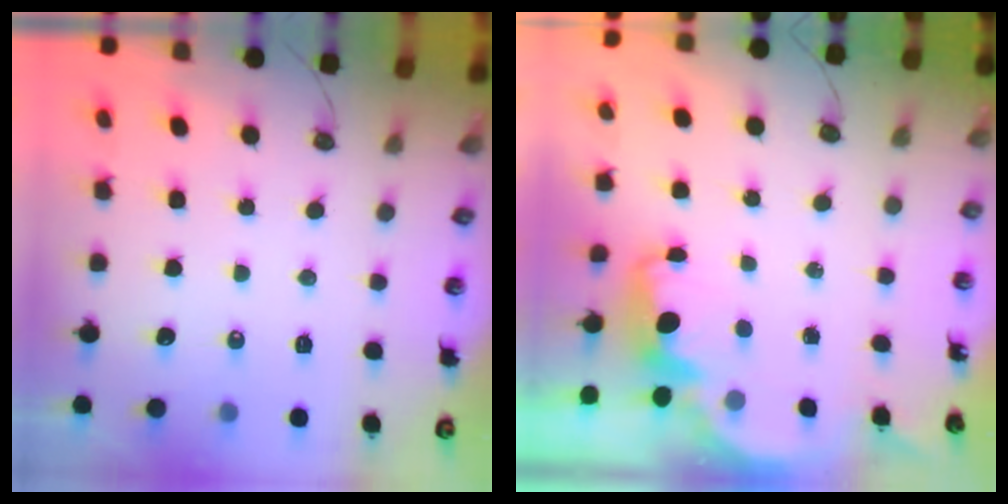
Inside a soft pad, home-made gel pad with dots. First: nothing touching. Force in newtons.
{"total": 2.4, "press": 2.3, "slide": 0.6}